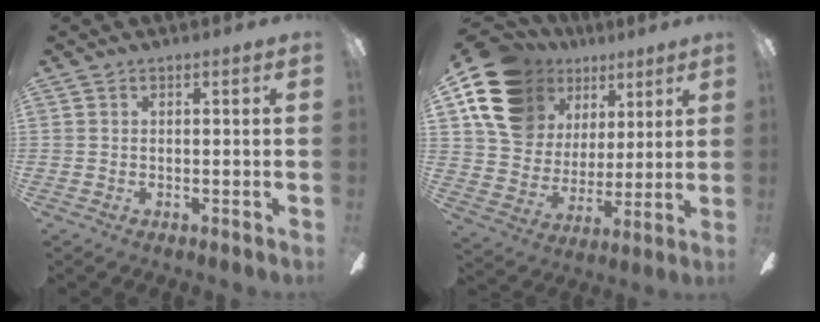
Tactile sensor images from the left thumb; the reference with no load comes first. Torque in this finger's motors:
{"motor_torque": [0.77, 1.48, 1.38, -1.39, 0.11]}